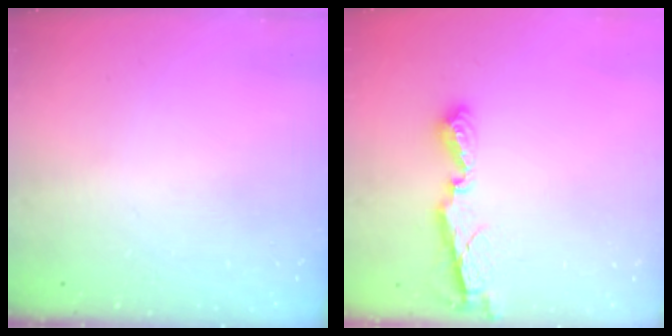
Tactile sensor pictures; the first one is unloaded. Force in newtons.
{"total": 7.8, "press": 7.8, "slide": 0.5}